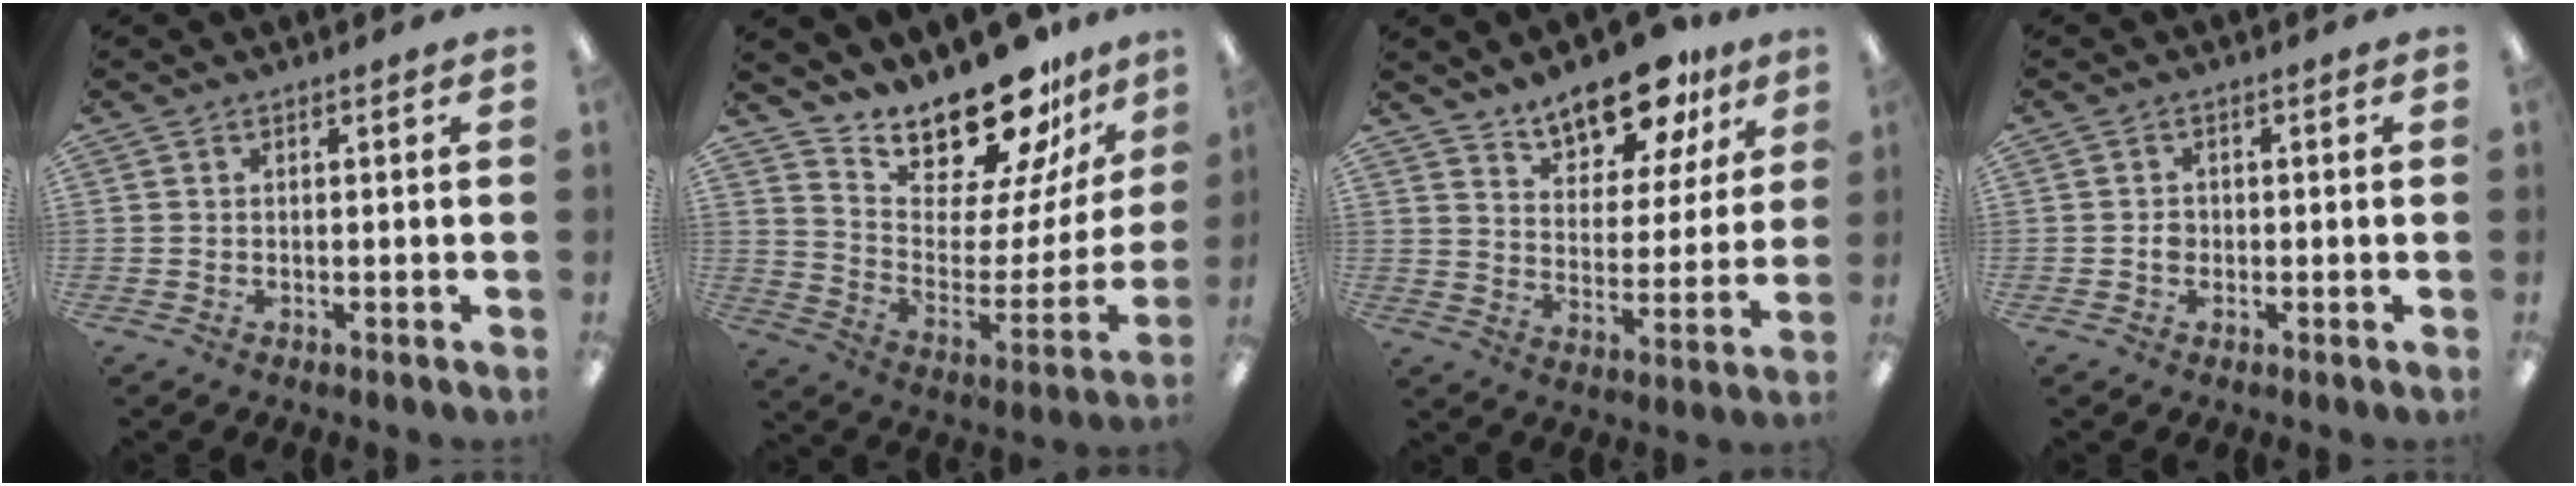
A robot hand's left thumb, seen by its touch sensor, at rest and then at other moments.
{"total": 19.8, "force": [18.1, 5.1, 6.2], "torque": [-0.102, -0.156, 0.309]}
{"total": 14.8, "force": [11.9, 5.8, 6.6], "torque": [-0.091, -0.077, 0.208]}
{"total": 1.8, "force": [-0.3, 1.4, 1.0], "torque": [-0.018, 0.005, -0.007]}